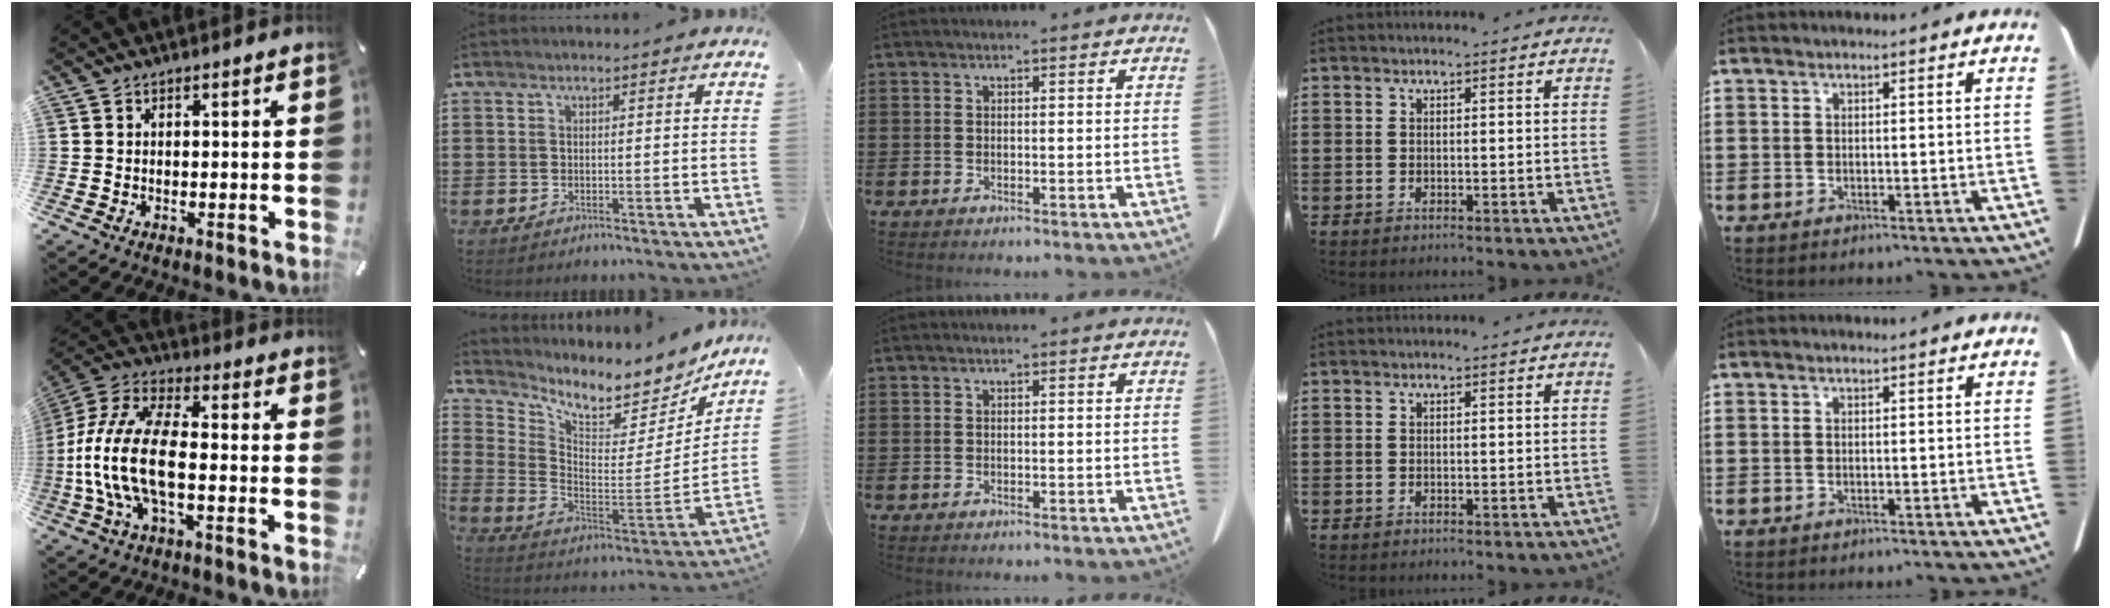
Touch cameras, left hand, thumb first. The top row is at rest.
{"thumb": {"total": 15.7, "force": [-3.2, 7.7, 13.3], "torque": [-0.290, -0.002, -0.061]}, "index": {"total": 6.7, "force": [5.9, 1.6, 2.7], "torque": [-0.071, -0.065, 0.095]}}